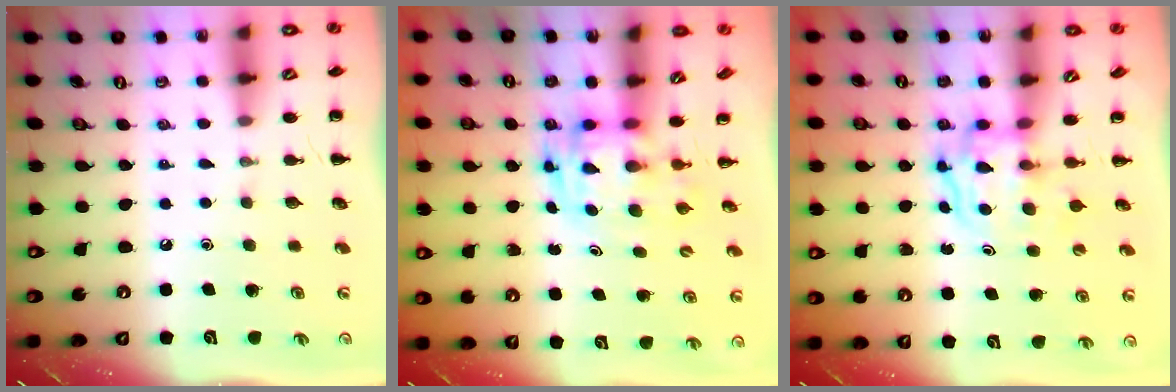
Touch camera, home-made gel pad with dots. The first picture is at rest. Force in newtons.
{"total": 3.0, "press": 2.9, "slide": 0.6}
{"total": 3.4, "press": 3.4, "slide": 0.3}